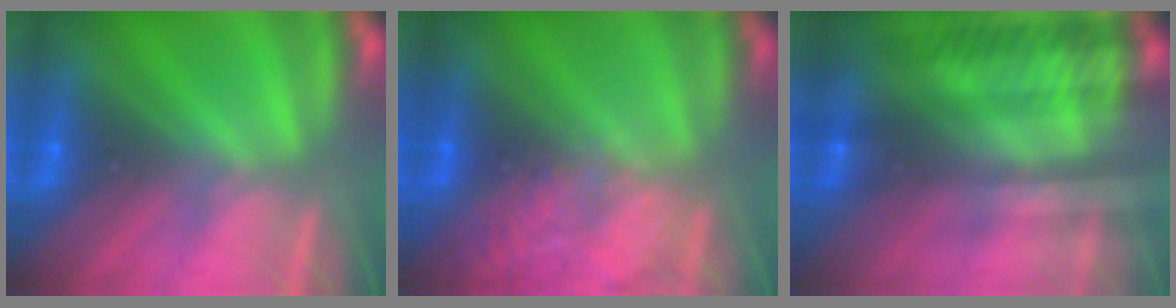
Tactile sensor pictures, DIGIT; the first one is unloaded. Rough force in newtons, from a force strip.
{"total": 2.1}
{"total": 2.3}